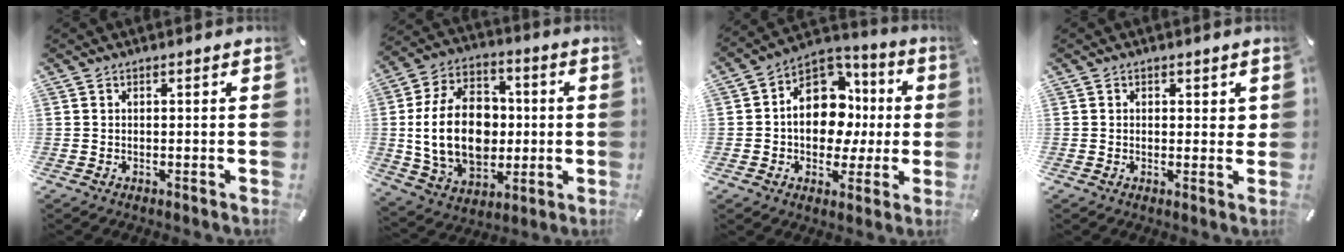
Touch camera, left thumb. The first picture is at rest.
{"total": 20.9, "force": [-0.5, 15.5, 14.0], "torque": [-0.293, 0.003, -0.008]}
{"total": 15.1, "force": [0.1, 11.9, 9.4], "torque": [-0.161, -0.003, 0.005]}
{"total": 2.0, "force": [0.6, 1.5, 1.2], "torque": [0.000, -0.004, 0.003]}